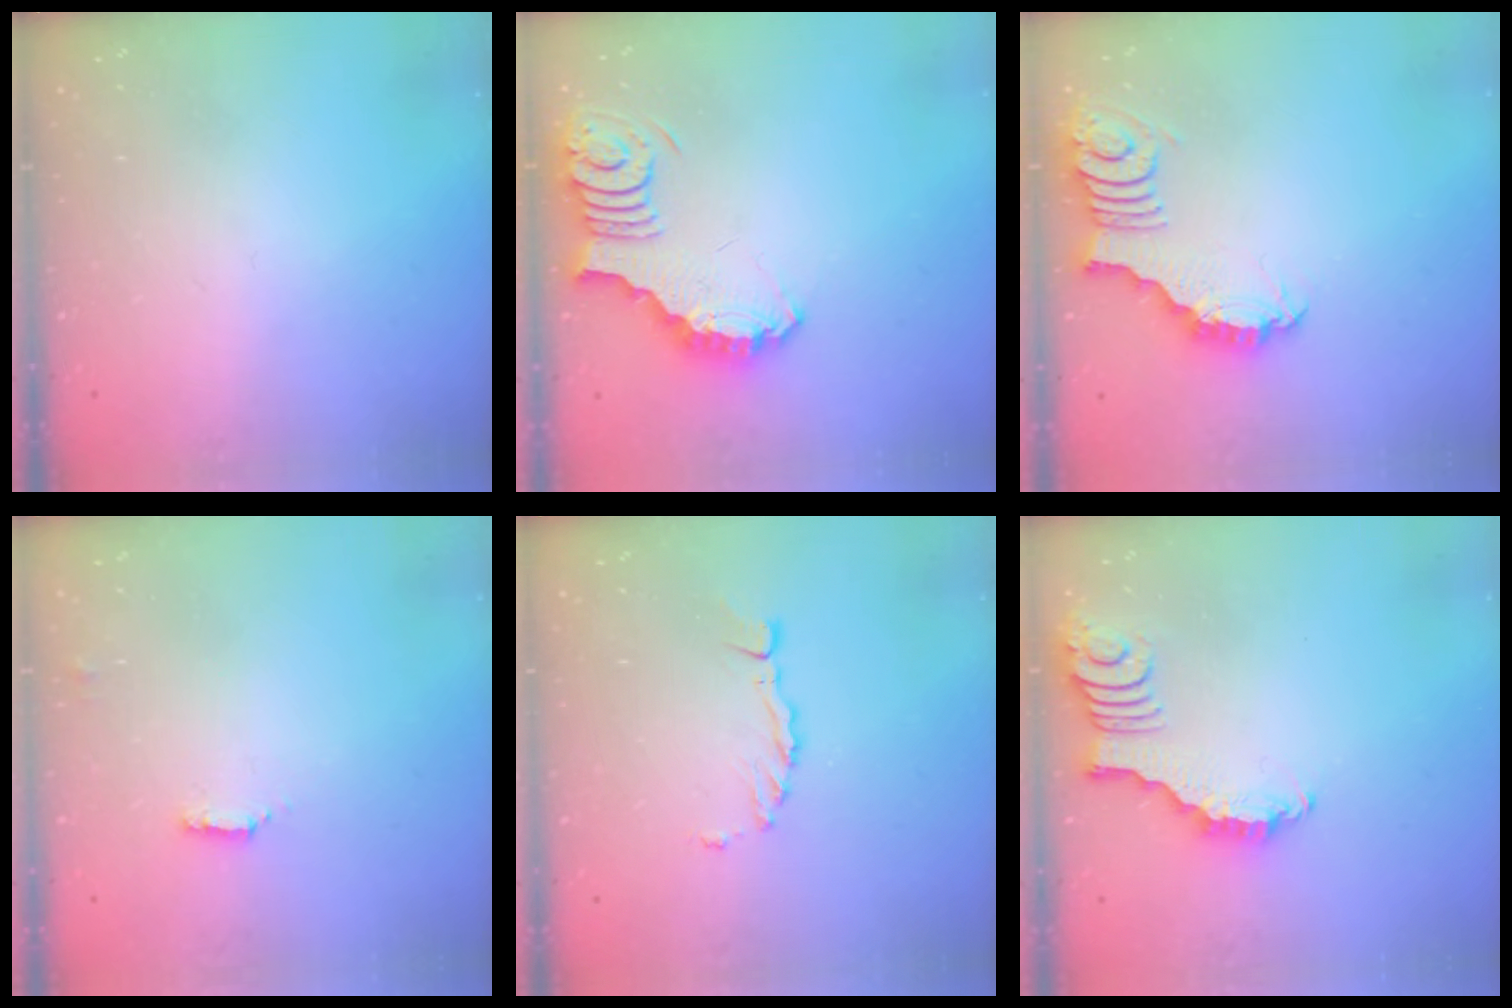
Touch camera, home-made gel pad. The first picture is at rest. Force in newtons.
{"total": 3.6, "press": 3.5, "slide": 0.6}
{"total": 2.3, "press": 2.3, "slide": 0.4}
{"total": 1.4, "press": 1.4, "slide": 0.4}
{"total": 2.1, "press": 2.1, "slide": 0.2}
{"total": 2.3, "press": 2.3, "slide": 0.3}